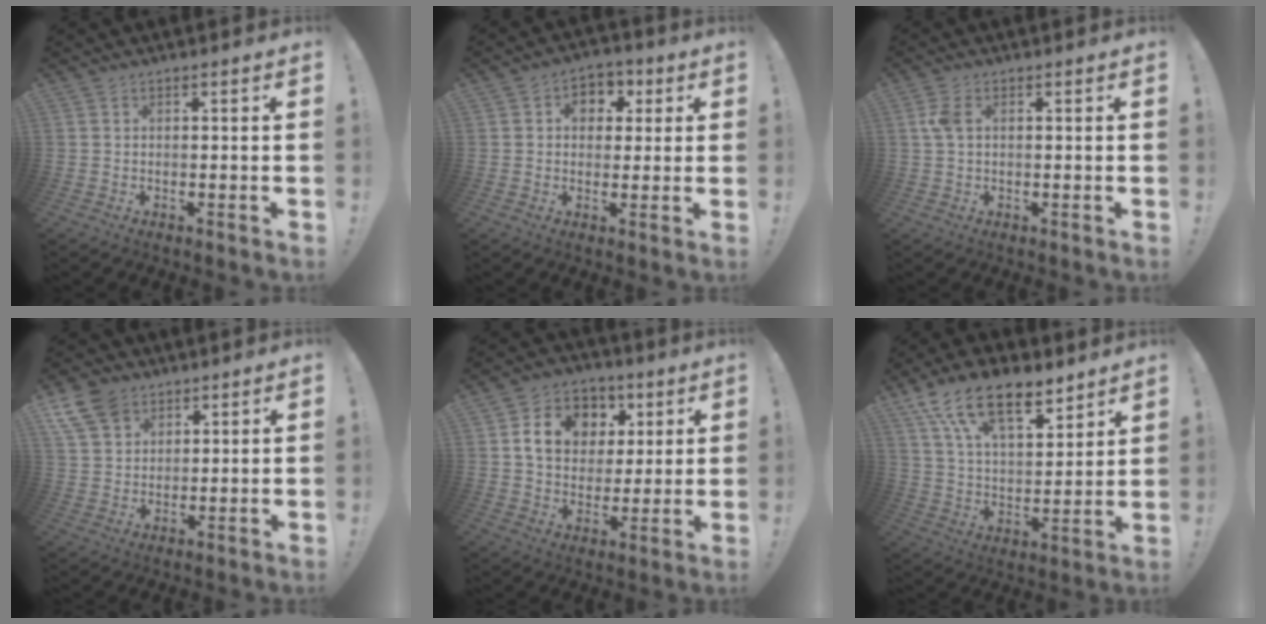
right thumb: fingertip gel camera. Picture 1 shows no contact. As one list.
[{"total": 6.9, "force": [1.7, 5.7, 3.4], "torque": [-0.044, 0.002, 0.031]}, {"total": 3.5, "force": [1.0, 1.9, 2.9], "torque": [-0.061, 0.002, 0.014]}, {"total": 9.7, "force": [6.0, 6.6, 3.8], "torque": [-0.082, -0.028, 0.121]}, {"total": 13.7, "force": [4.8, 10.8, 6.9], "torque": [-0.104, -0.011, 0.094]}, {"total": 17.0, "force": [11.5, 7.4, 10.1], "torque": [-0.182, -0.069, 0.208]}]